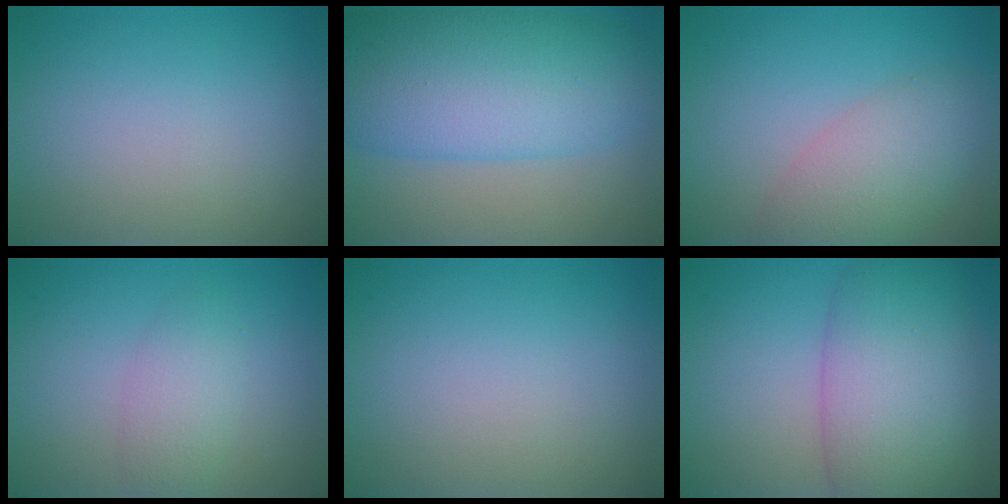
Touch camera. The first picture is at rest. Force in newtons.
{"total": 10.6, "press": 10.6, "slide": 0.1}
{"total": 4.9, "press": 4.9, "slide": 0.2}
{"total": 2.5, "press": 2.4, "slide": 0.2}
{"total": 0.0}
{"total": 8.8, "press": 8.8, "slide": 0.3}